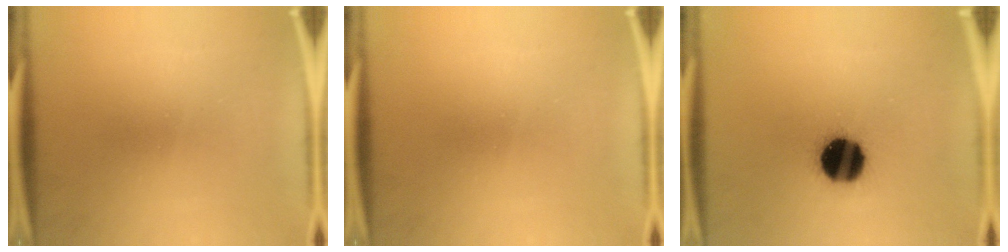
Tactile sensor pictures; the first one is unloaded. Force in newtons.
{"total": 0.0}
{"total": 15.3}